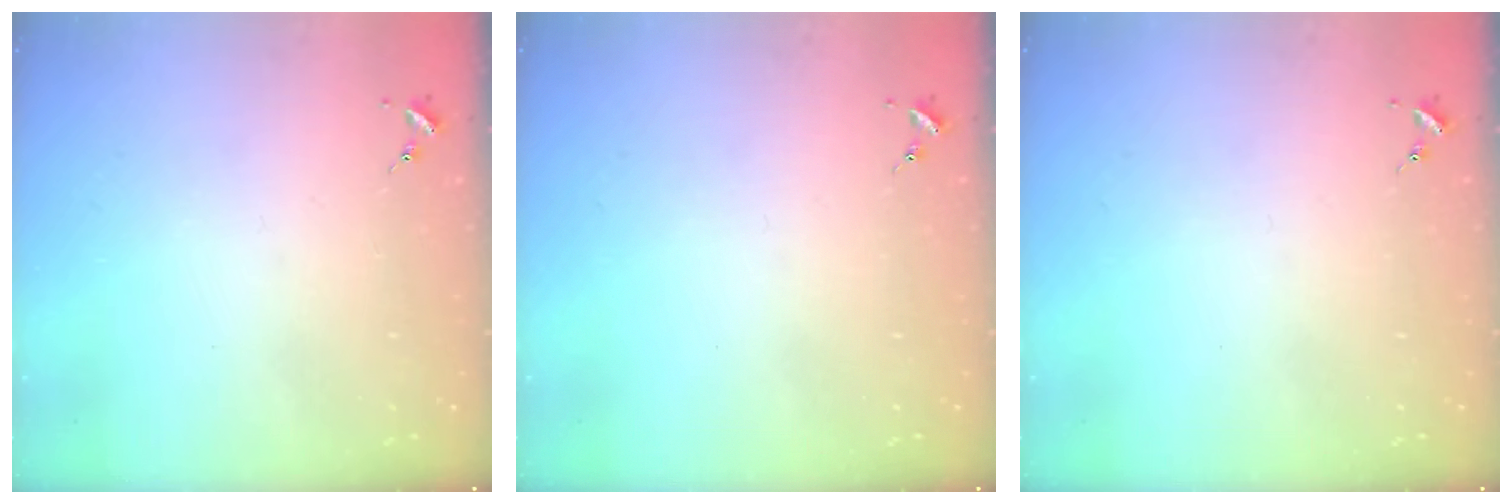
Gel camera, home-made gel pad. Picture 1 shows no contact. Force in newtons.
{"total": 0.0}
{"total": 0.0}